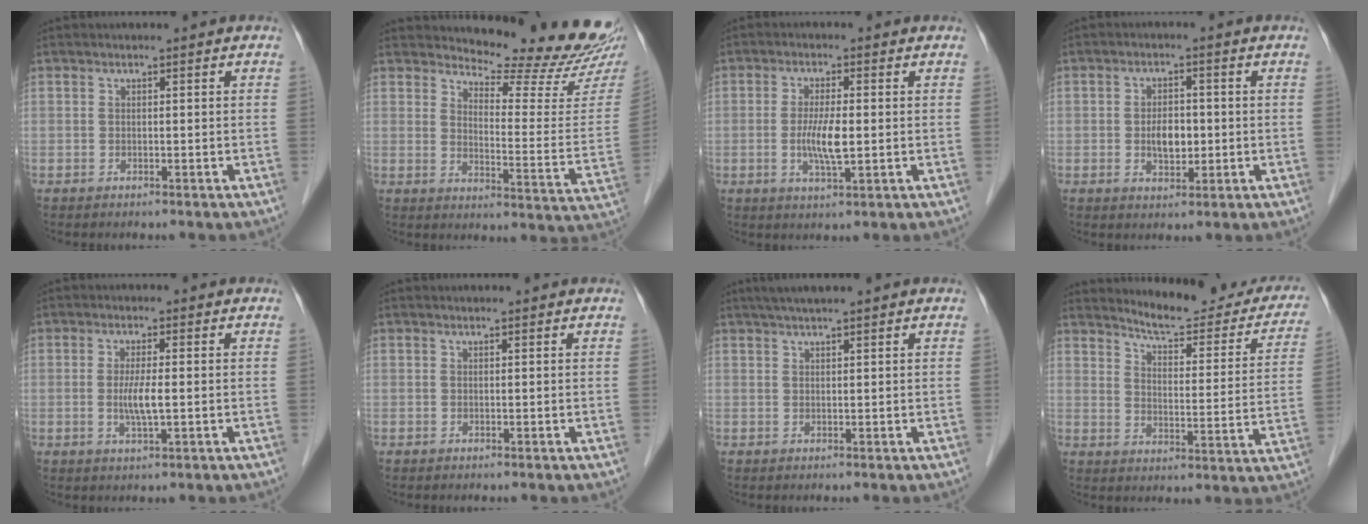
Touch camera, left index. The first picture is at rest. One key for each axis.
{"total": 16.4, "fx": 15.7, "fy": 0.4, "fz": 4.9, "tx": -0.068, "ty": -0.105, "tz": 0.184}
{"total": 5.2, "fx": -0.4, "fy": 0.9, "fz": 5.1, "tx": -0.105, "ty": -0.008, "tz": -0.008}
{"total": 4.3, "fx": -0.4, "fy": 2.4, "fz": 3.6, "tx": -0.062, "ty": 0.003, "tz": -0.003}
{"total": 3.7, "fx": -0.3, "fy": 0.3, "fz": 3.7, "tx": -0.077, "ty": -0.006, "tz": -0.004}
{"total": 1.1, "fx": 1.1, "fy": 0.2, "fz": 0.2, "tx": -0.012, "ty": 0.009, "tz": 0.013}
{"total": 4.7, "fx": 3.9, "fy": -0.3, "fz": 2.7, "tx": -0.041, "ty": 0.029, "tz": 0.065}
{"total": 17.7, "fx": 16.3, "fy": 3.8, "fz": 5.7, "tx": -0.056, "ty": -0.051, "tz": 0.190}